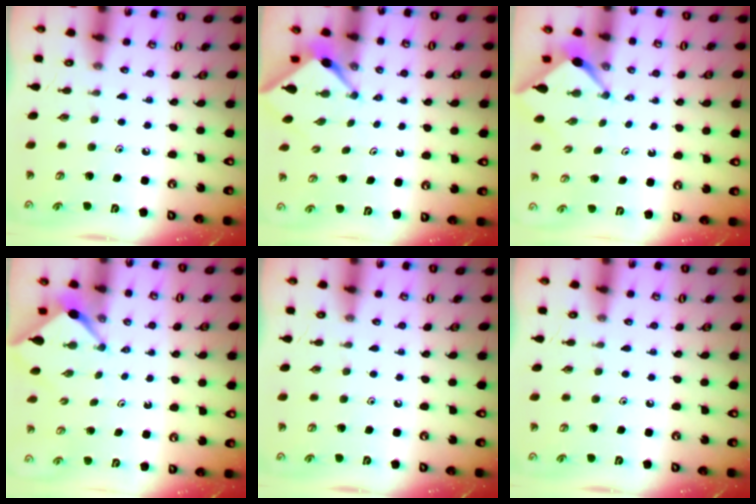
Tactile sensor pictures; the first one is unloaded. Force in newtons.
{"total": 3.0, "press": 3.0, "slide": 0.3}
{"total": 2.7, "press": 2.6, "slide": 0.3}
{"total": 2.4, "press": 2.4, "slide": 0.3}
{"total": 0.0}
{"total": 0.0}